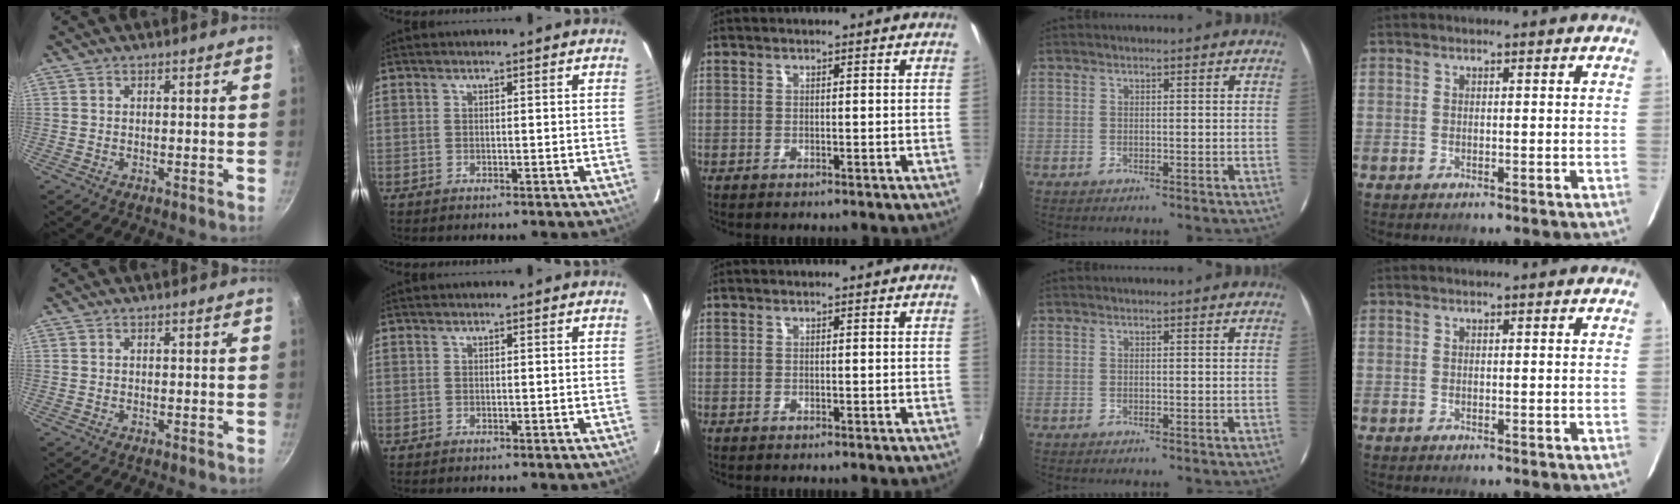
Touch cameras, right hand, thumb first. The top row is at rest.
{}